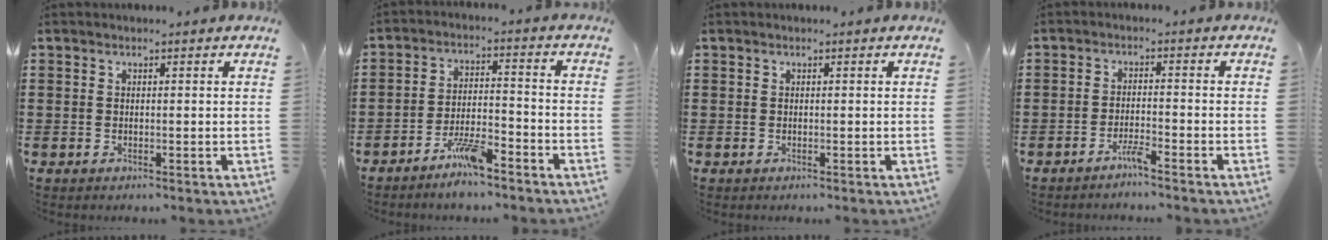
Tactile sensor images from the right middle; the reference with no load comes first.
{"total": 6.1, "force": [-4.8, 0.9, 3.6], "torque": [-0.079, -0.001, -0.092]}
{"total": 0.0}
{"total": 2.5, "force": [-2.0, -0.1, 1.4], "torque": [-0.033, -0.002, -0.039]}